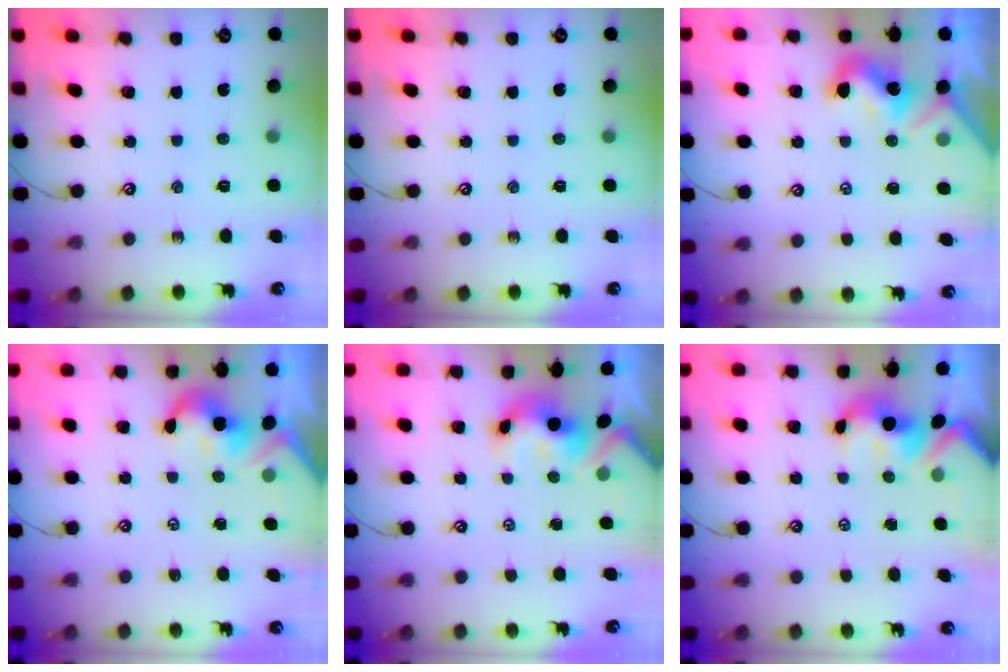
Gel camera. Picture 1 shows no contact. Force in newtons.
{"total": 0.0}
{"total": 1.9, "press": 1.9, "slide": 0.3}
{"total": 2.0, "press": 1.9, "slide": 0.6}
{"total": 5.7, "press": 5.6, "slide": 1.0}
{"total": 2.2, "press": 2.1, "slide": 0.7}